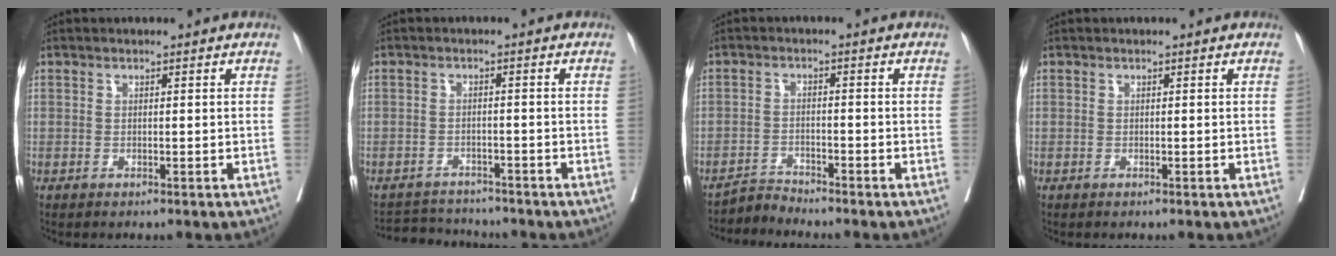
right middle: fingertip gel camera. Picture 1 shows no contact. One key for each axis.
{"total": 5.1, "fx": -5.1, "fy": 0.7, "fz": -0.3, "tx": 0.005, "ty": 0.004, "tz": -0.081}
{"total": 2.7, "fx": -2.4, "fy": -0.5, "fz": -1.1, "tx": 0.030, "ty": -0.011, "tz": -0.041}
{"total": 0.0}